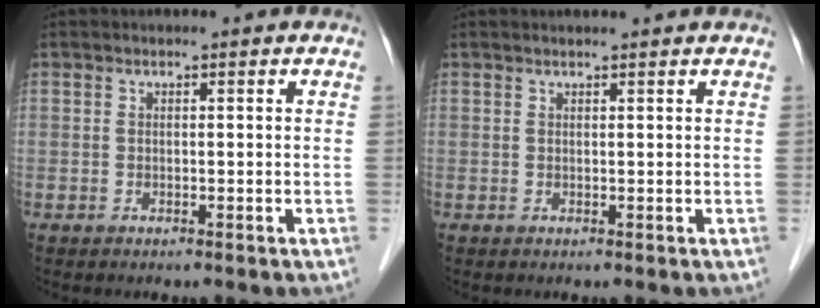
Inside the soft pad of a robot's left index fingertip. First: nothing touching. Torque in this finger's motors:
{"motor_torque": [0.19, -0.26, 0.01, 0.00]}